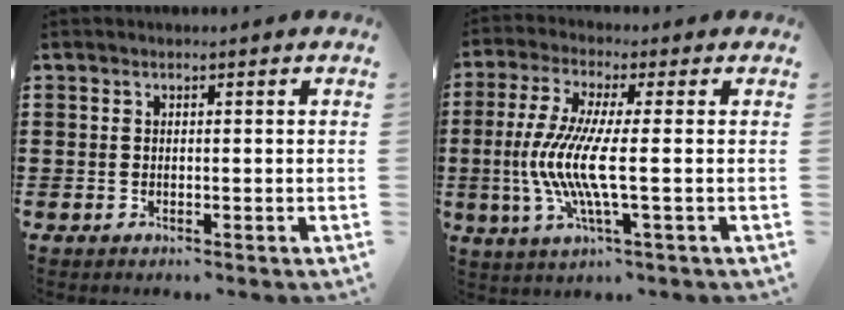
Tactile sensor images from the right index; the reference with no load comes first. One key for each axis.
{"total": 8.9, "fx": -1.3, "fy": 0.8, "fz": 8.8, "tx": -0.205, "ty": -0.026, "tz": -0.037}